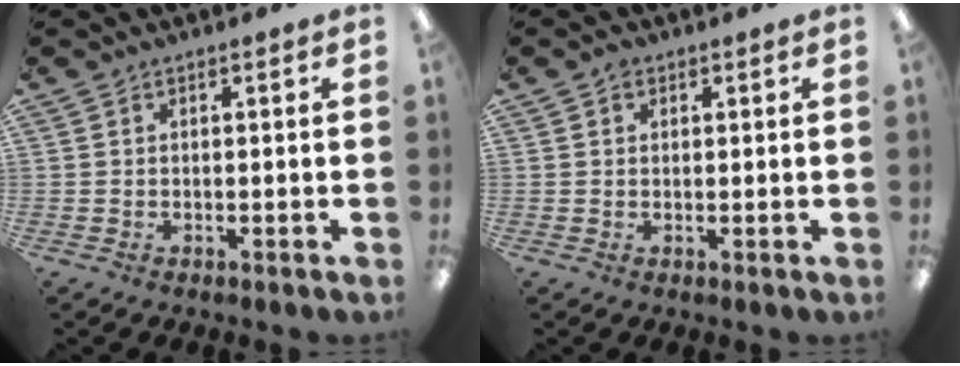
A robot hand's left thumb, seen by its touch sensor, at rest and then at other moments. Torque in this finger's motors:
{"motor_torque": [0.04, 0.05, 0.19, 0.46, -0.05]}